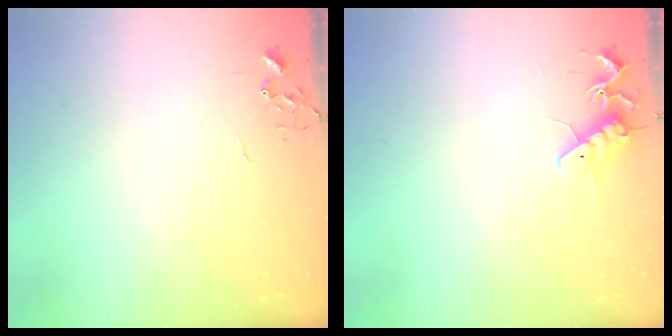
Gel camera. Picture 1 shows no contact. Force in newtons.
{"total": 11.5, "press": 11.5, "slide": 1.0}